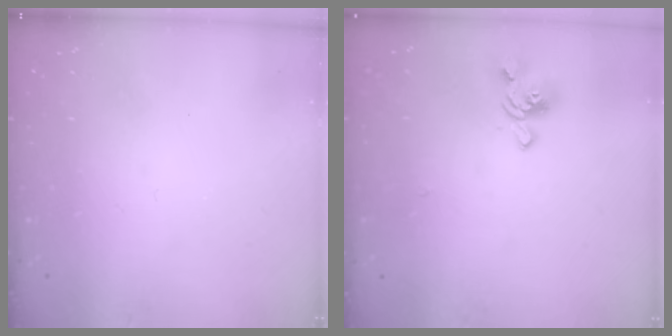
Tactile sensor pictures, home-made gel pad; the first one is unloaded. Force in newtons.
{"total": 1.2, "press": 0.2, "slide": 1.1}